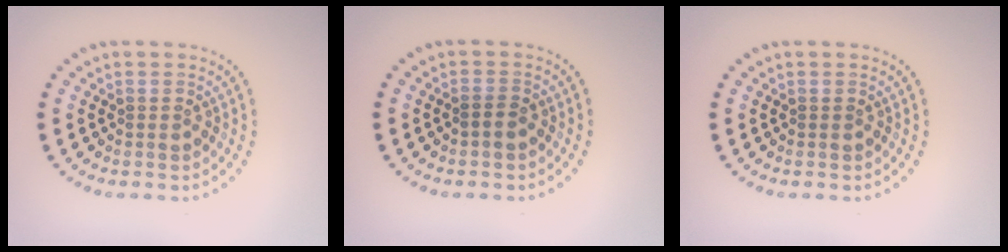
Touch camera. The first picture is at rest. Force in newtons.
{"total": 1.0, "press": 0.9, "slide": 0.2}
{"total": 0.0}